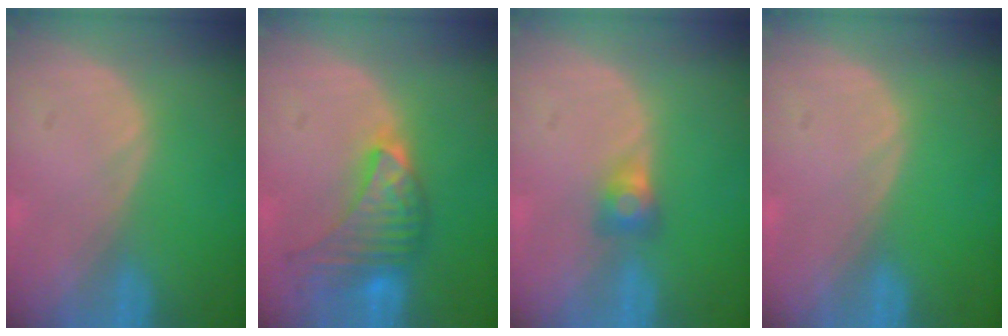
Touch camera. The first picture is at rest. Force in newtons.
{"total": 7.4, "press": 7.4, "slide": 0.5}
{"total": 2.6, "press": 2.4, "slide": 1.0}
{"total": 0.0}